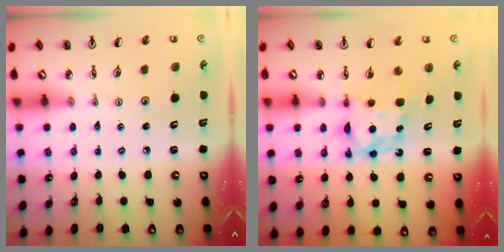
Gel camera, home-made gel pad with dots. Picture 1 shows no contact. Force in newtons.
{"total": 6.3, "press": 6.3, "slide": 0.5}